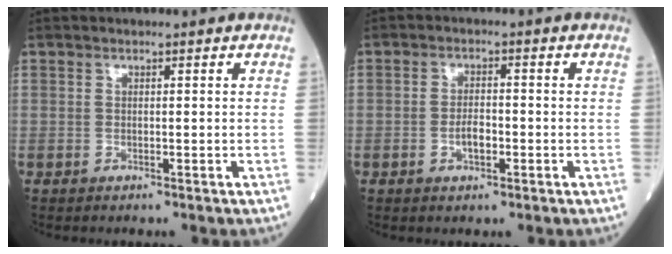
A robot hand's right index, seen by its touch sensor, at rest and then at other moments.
{"total": 2.9, "force": [-1.0, 1.2, 2.4], "torque": [-0.046, 0.002, -0.016]}